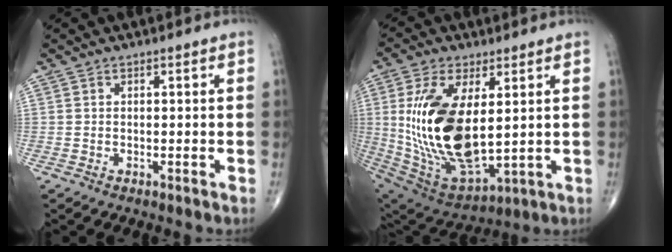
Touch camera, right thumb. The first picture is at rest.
{"total": 21.4, "force": [2.5, 10.2, 18.7], "torque": [-0.376, -0.025, 0.065]}